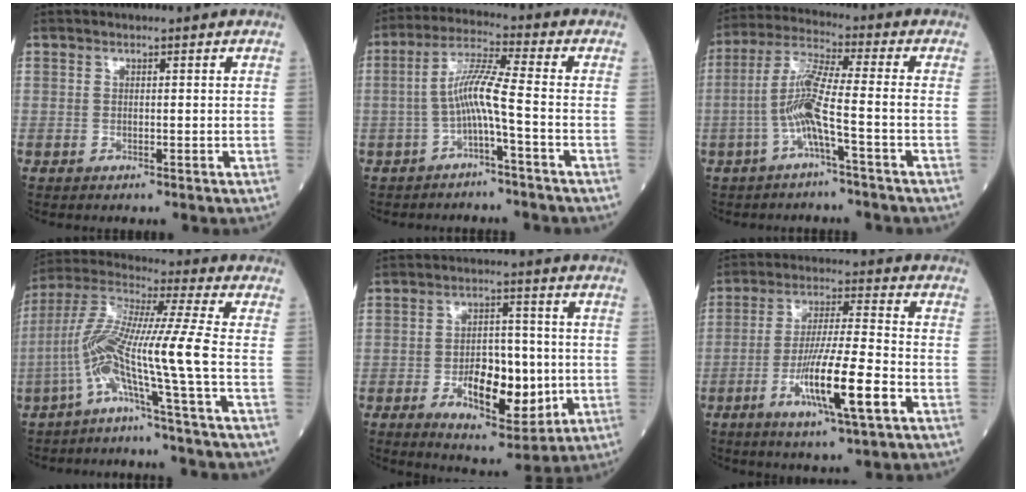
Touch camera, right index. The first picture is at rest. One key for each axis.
{"total": 6.4, "fx": -1.9, "fy": -0.5, "fz": 6.1, "tx": -0.119, "ty": 0.021, "tz": -0.036}
{"total": 7.7, "fx": -2.4, "fy": -0.4, "fz": 7.3, "tx": -0.153, "ty": 0.015, "tz": -0.052}
{"total": 11.0, "fx": -4.0, "fy": -1.9, "fz": 10.1, "tx": -0.216, "ty": 0.018, "tz": -0.086}
{"total": 11.4, "fx": -2.5, "fy": 5.2, "fz": 9.9, "tx": -0.156, "ty": -0.001, "tz": -0.033}
{"total": 12.2, "fx": -4.6, "fy": 0.6, "fz": 11.3, "tx": -0.208, "ty": -0.013, "tz": -0.082}